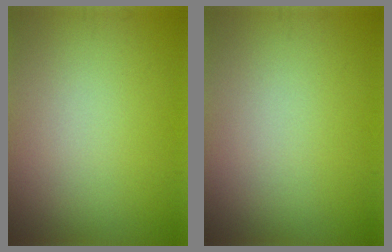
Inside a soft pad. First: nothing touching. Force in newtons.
{"total": 0.0}